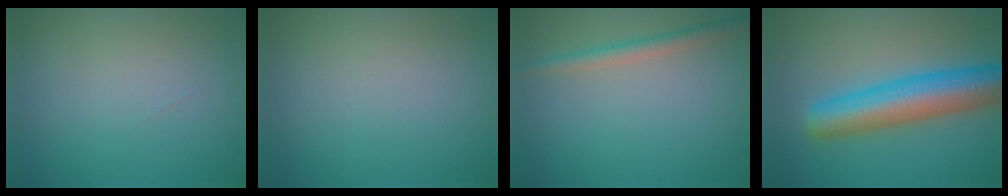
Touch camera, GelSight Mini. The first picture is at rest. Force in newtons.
{"total": 0.0}
{"total": 2.1, "press": 2.1, "slide": 0.1}
{"total": 7.9, "press": 7.9, "slide": 0.3}